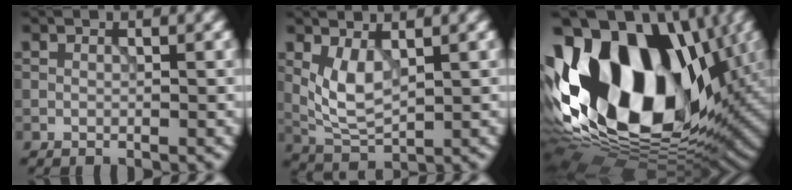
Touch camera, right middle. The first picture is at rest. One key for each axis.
{"total": 3.5, "fx": 0.9, "fy": 1.6, "fz": 3.0, "tx": -0.070, "ty": -0.007, "tz": 0.024}
{"total": 19.8, "fx": 2.1, "fy": 12.8, "fz": 14.9, "tx": -0.294, "ty": 0.020, "tz": 0.023}